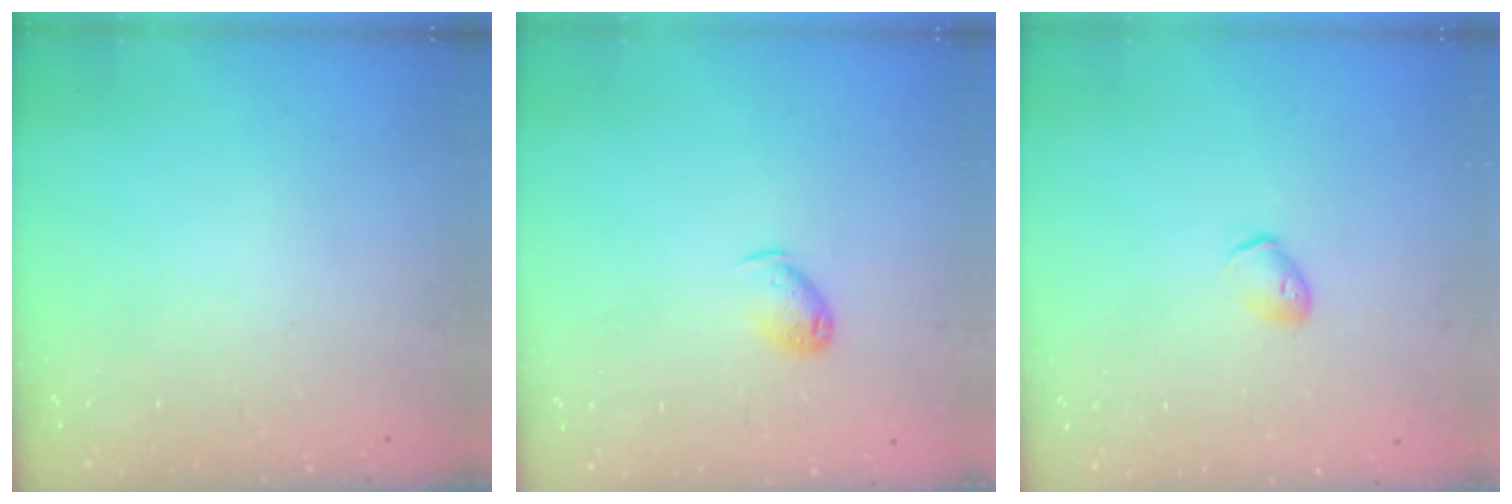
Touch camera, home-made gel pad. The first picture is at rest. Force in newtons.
{"total": 6.2, "press": 6.1, "slide": 1.3}
{"total": 5.1, "press": 4.9, "slide": 1.3}